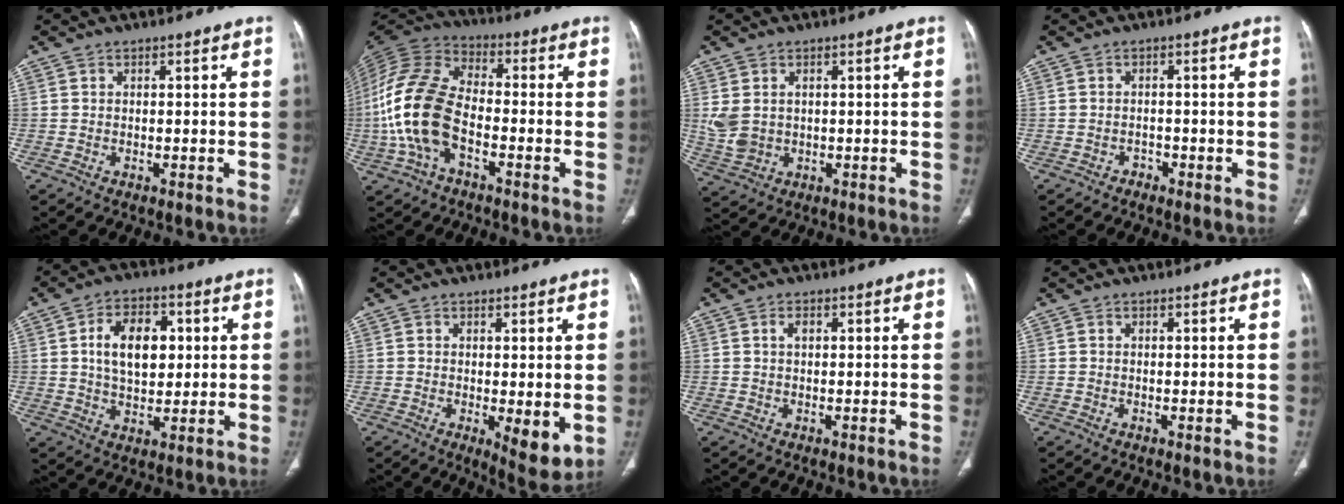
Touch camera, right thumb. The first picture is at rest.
{"total": 16.4, "force": [-4.1, 9.1, 13.0], "torque": [-0.283, 0.031, -0.081]}
{"total": 5.4, "force": [0.9, 4.1, 3.5], "torque": [-0.077, -0.002, 0.033]}
{"total": 1.2, "force": [-0.9, 0.8, 0.1], "torque": [-0.001, 0.005, -0.019]}
{"total": 11.4, "force": [2.2, 7.1, 8.6], "torque": [-0.119, 0.001, 0.038]}
{"total": 6.2, "force": [-0.7, 2.2, 5.8], "torque": [-0.079, -0.021, -0.004]}
{"total": 1.5, "force": [0.5, 0.8, 1.2], "torque": [-0.024, 0.004, 0.010]}
{"total": 0.0}